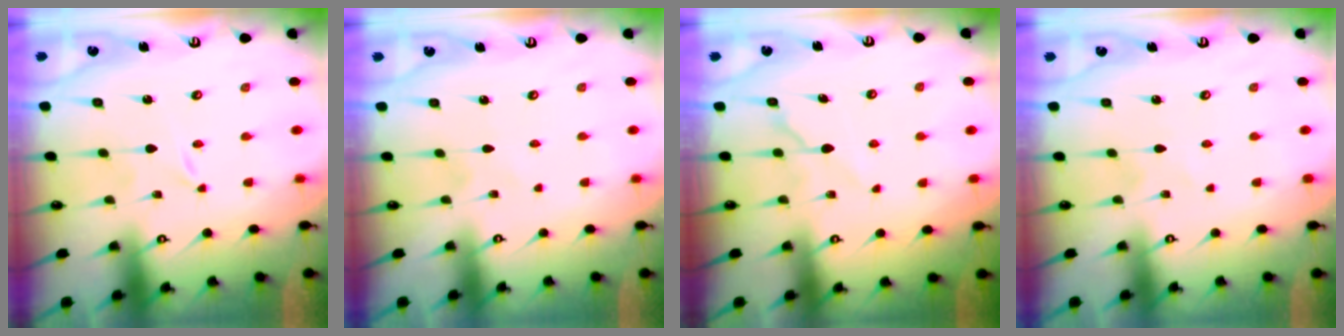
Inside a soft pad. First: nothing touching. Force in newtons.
{"total": 1.4, "press": 1.4, "slide": 0.1}
{"total": 6.3, "press": 6.3, "slide": 0.4}
{"total": 3.3, "press": 3.3, "slide": 0.3}